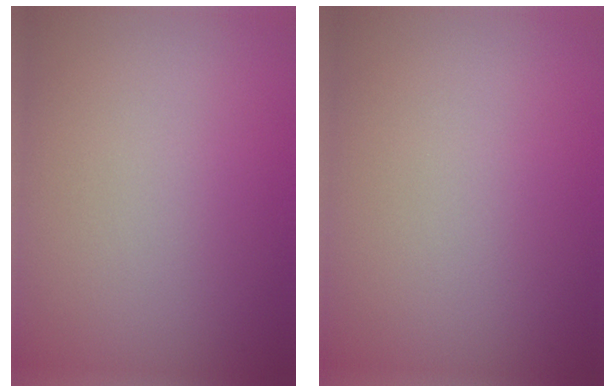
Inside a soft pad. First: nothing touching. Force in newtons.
{"total": 0.0}